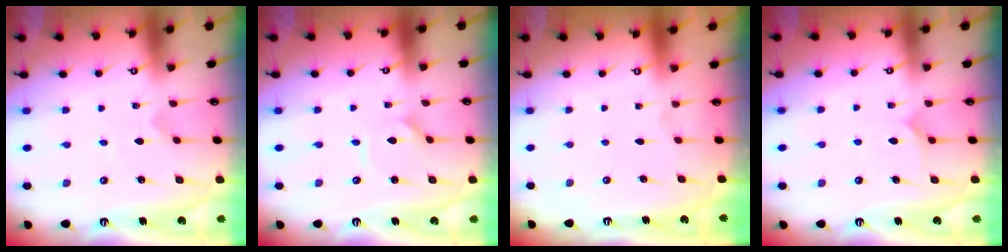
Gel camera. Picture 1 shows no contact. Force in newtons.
{"total": 1.1, "press": 1.1, "slide": 0.1}
{"total": 0.0}
{"total": 6.1, "press": 6.1, "slide": 0.5}